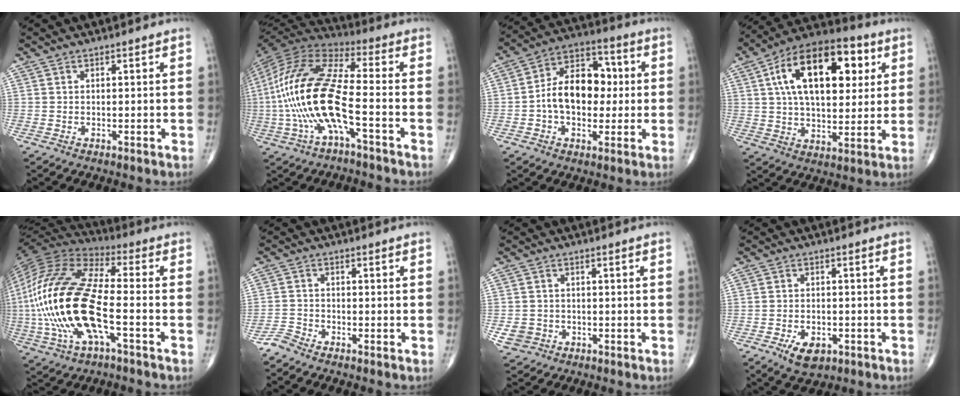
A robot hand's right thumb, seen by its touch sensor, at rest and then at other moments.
{"total": 20.2, "force": [-4.4, 6.2, 18.7], "torque": [-0.412, 0.035, -0.083]}
{"total": 14.4, "force": [-0.1, 9.8, 10.6], "torque": [-0.140, 0.035, -0.009]}
{"total": 22.6, "force": [6.7, 12.0, 17.9], "torque": [-0.263, 0.005, 0.101]}
{"total": 25.4, "force": [-4.8, 9.8, 23.0], "torque": [-0.521, 0.014, -0.087]}
{"total": 2.7, "force": [-2.6, 0.6, 0.5], "torque": [-0.014, 0.000, -0.059]}
{"total": 3.8, "force": [-1.4, 3.4, 1.0], "torque": [-0.014, 0.008, -0.021]}
{"total": 5.9, "force": [-2.8, 3.5, 3.8], "torque": [-0.057, 0.007, -0.041]}